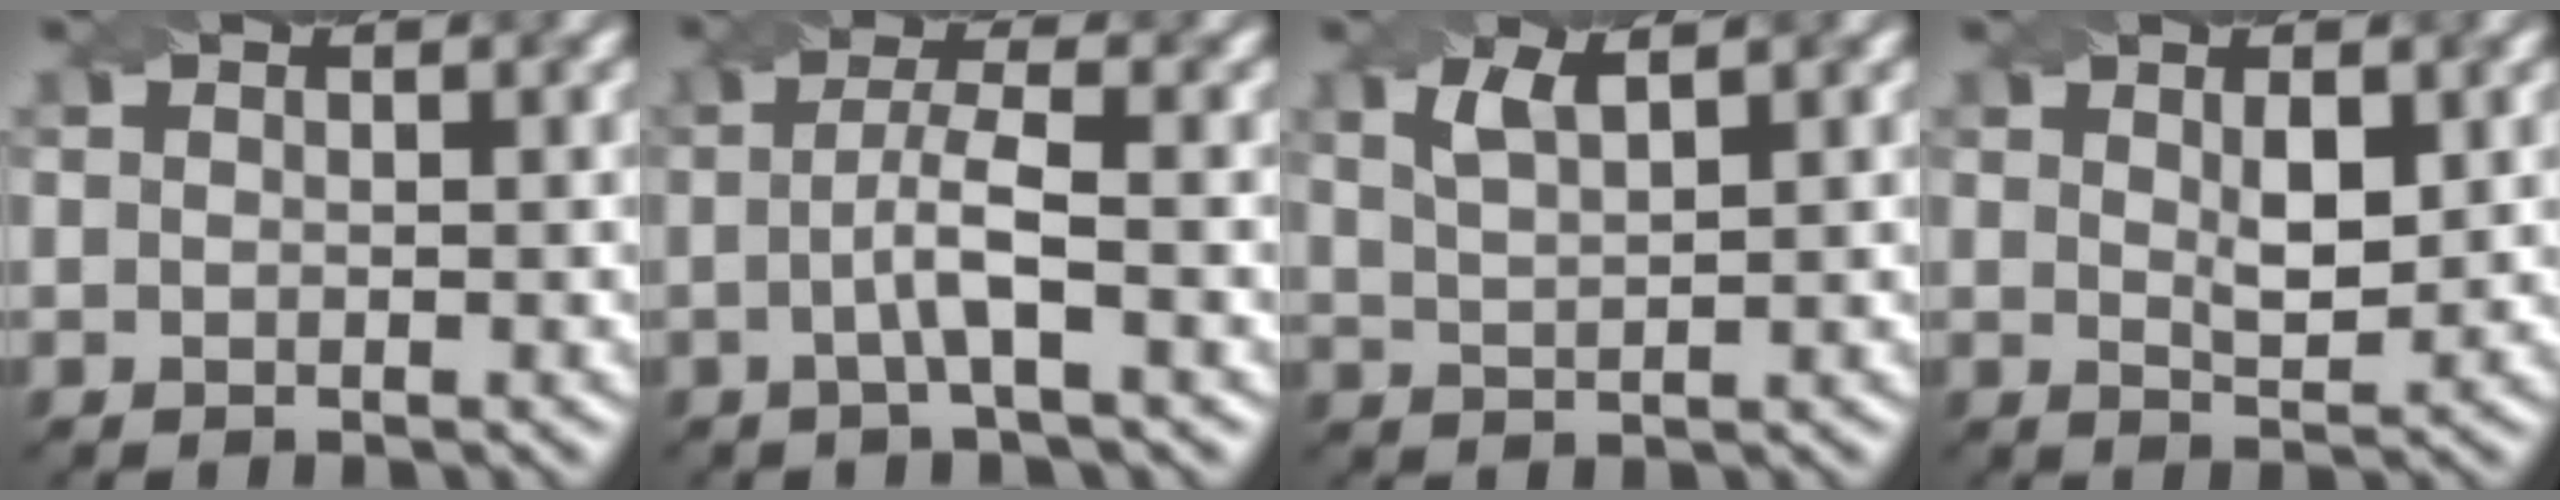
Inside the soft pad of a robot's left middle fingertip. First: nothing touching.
{"total": 3.3, "force": [-0.5, 0.5, 3.2], "torque": [-0.060, 0.002, -0.013]}
{"total": 2.6, "force": [1.5, 0.7, 2.0], "torque": [-0.042, 0.001, 0.032]}
{"total": 2.7, "force": [0.8, 1.0, 2.3], "torque": [-0.043, -0.004, 0.018]}